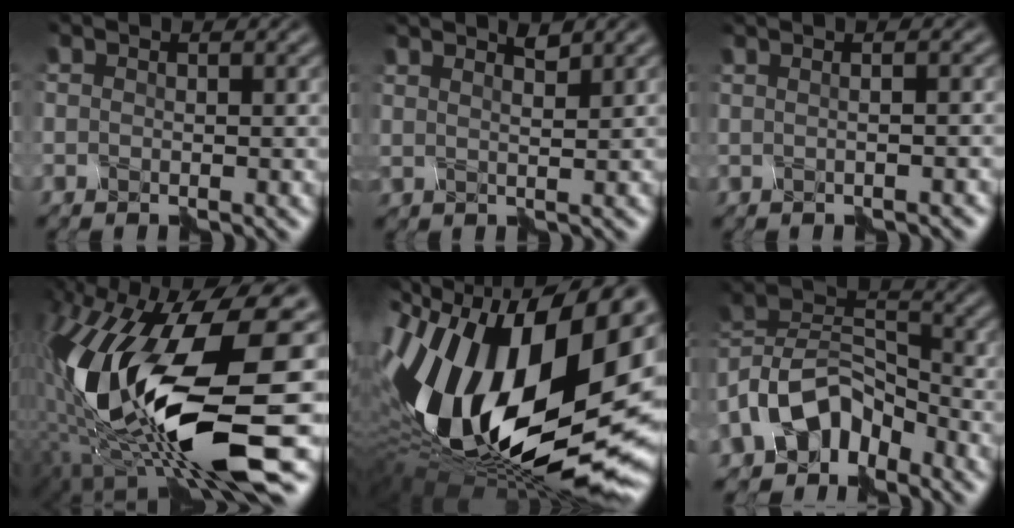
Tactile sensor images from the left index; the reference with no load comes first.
{"total": 1.5, "force": [1.0, -1.1, -0.2], "torque": [-0.001, -0.002, 0.024]}
{"total": 1.1, "force": [-0.2, -0.8, 0.7], "torque": [-0.005, 0.004, -0.005]}
{"total": 14.6, "force": [-3.2, 3.9, 13.7], "torque": [-0.280, -0.009, -0.052]}
{"total": 20.2, "force": [-2.8, 10.0, 17.3], "torque": [-0.358, -0.043, -0.036]}
{"total": 6.7, "force": [-5.0, 3.5, 2.7], "torque": [-0.051, 0.013, -0.110]}